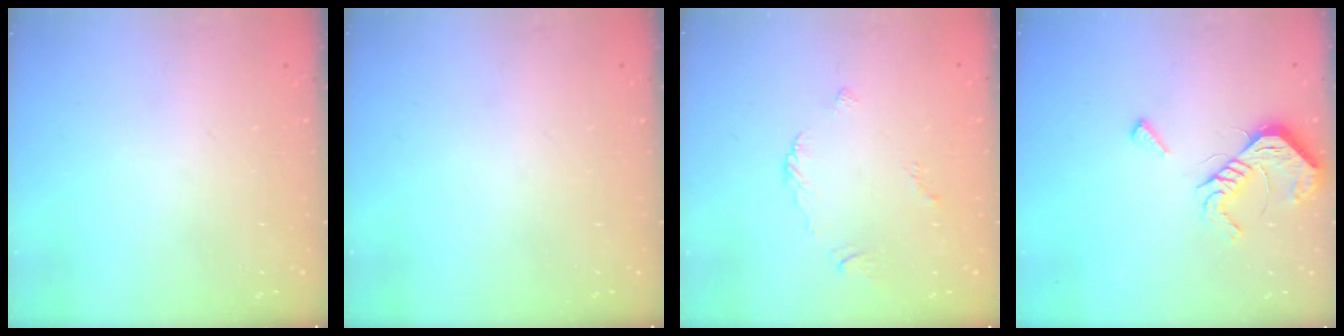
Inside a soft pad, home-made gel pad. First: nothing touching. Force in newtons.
{"total": 0.0}
{"total": 2.3, "press": 2.3, "slide": 0.5}
{"total": 10.4, "press": 10.4, "slide": 1.1}